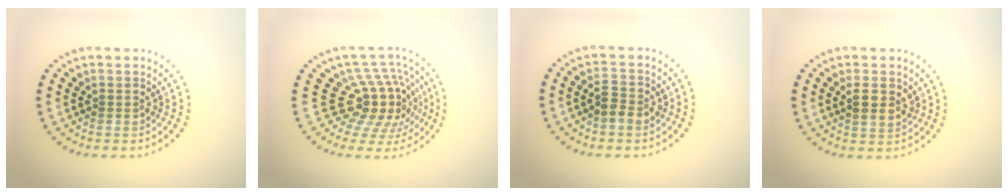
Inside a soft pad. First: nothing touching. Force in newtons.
{"total": 5.2, "press": 3.8, "slide": 3.6}
{"total": 2.2, "press": 2.2, "slide": 0.4}
{"total": 2.5, "press": 2.5, "slide": 0.6}